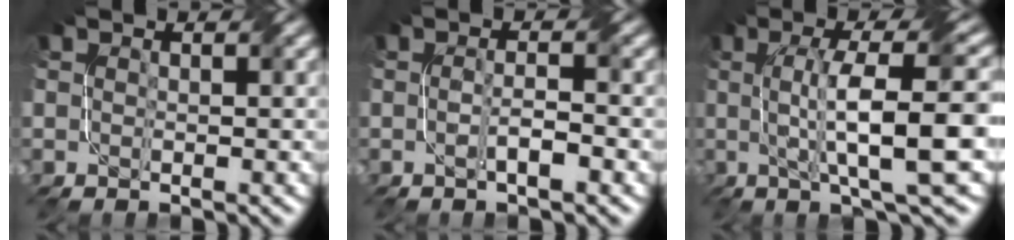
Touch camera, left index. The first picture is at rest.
{"total": 2.1, "force": [-0.8, 0.3, 1.9], "torque": [-0.036, 0.004, -0.016]}
{"total": 10.0, "force": [0.1, 2.0, 9.8], "torque": [-0.139, 0.010, 0.003]}